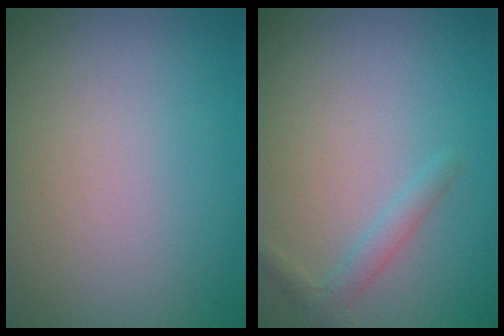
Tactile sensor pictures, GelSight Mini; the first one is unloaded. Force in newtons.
{"total": 1.6, "press": 1.6, "slide": 0.1}